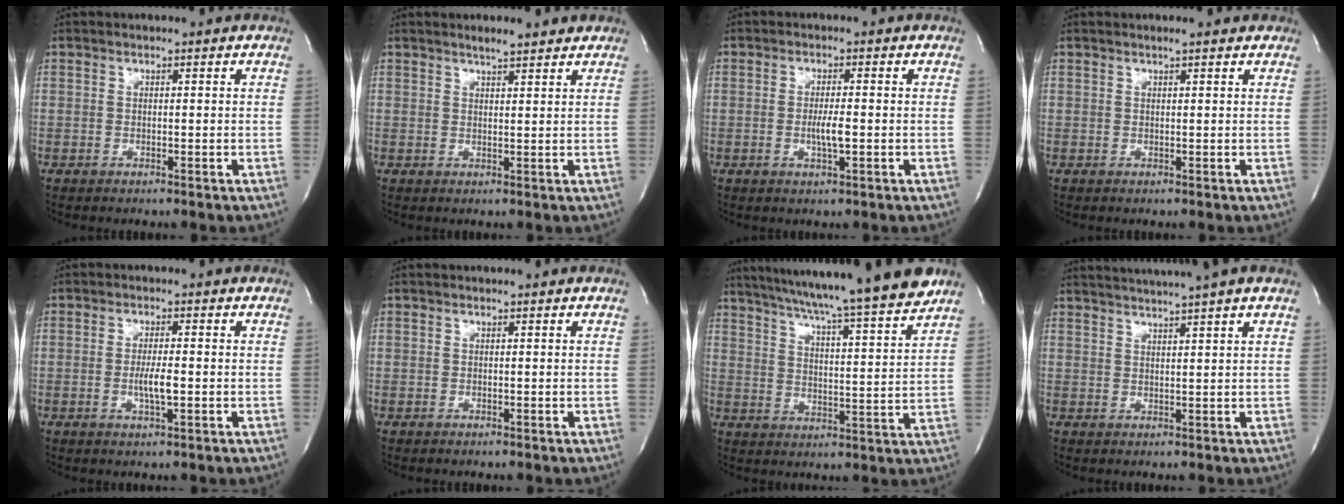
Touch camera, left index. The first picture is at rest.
{"total": 3.4, "force": [3.0, 0.4, 1.6], "torque": [-0.029, 0.008, 0.044]}
{"total": 2.8, "force": [-0.5, -0.3, 2.7], "torque": [-0.054, -0.008, -0.010]}
{"total": 2.2, "force": [1.8, 0.3, 1.1], "torque": [-0.017, 0.012, 0.021]}
{"total": 3.4, "force": [-0.8, 0.3, 3.3], "torque": [-0.066, -0.006, -0.014]}
{"total": 0.0}
{"total": 20.3, "force": [17.8, -1.0, 9.8], "torque": [-0.159, -0.029, 0.248]}
{"total": 9.8, "force": [8.3, -1.4, 4.9], "torque": [-0.082, 0.016, 0.107]}